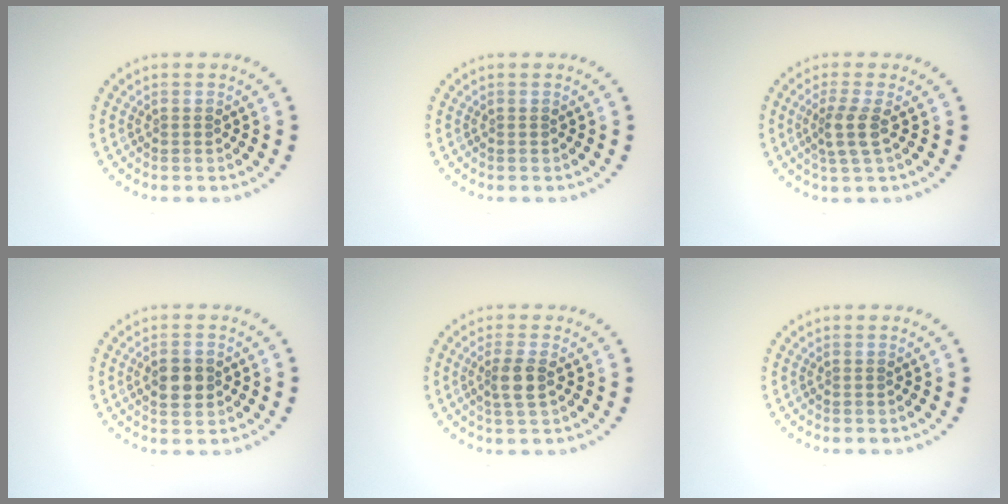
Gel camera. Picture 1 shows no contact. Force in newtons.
{"total": 0.0}
{"total": 2.5, "press": 2.0, "slide": 1.4}
{"total": 2.6, "press": 2.6, "slide": 0.2}
{"total": 2.2, "press": 1.9, "slide": 1.1}
{"total": 0.0}